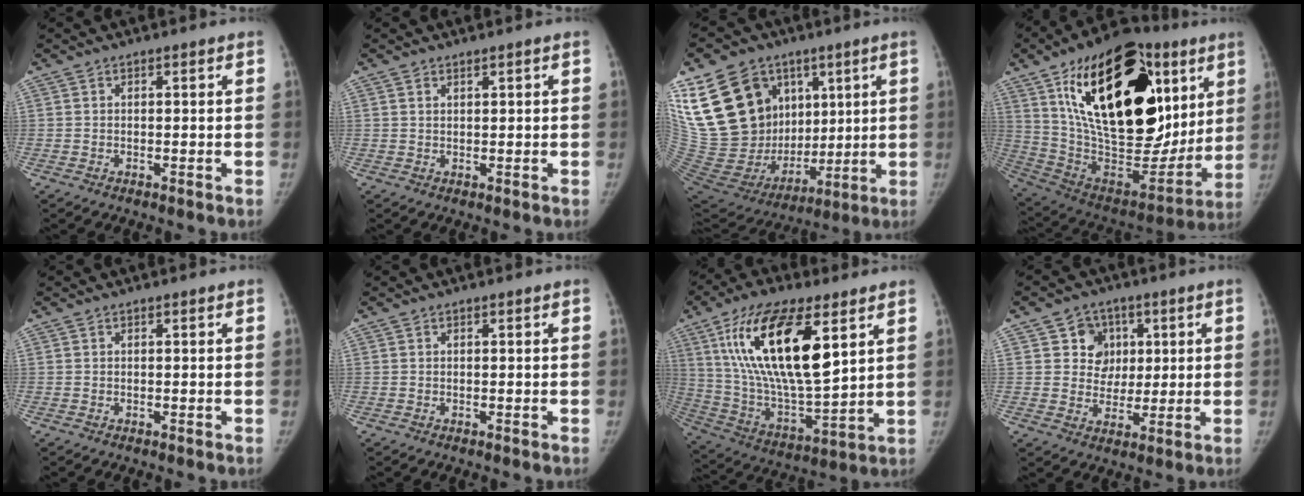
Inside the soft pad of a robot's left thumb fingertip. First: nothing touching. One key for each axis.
{"total": 0.8, "fx": 0.6, "fy": 0.3, "fz": 0.4, "tx": -0.003, "ty": -0.003, "tz": 0.012}
{"total": 28.2, "fx": 11.0, "fy": 20.3, "fz": 16.2, "tx": -0.306, "ty": 0.002, "tz": 0.223}
{"total": 38.6, "fx": 13.6, "fy": 19.9, "fz": 30.1, "tx": -0.463, "ty": 0.002, "tz": 0.241}
{"total": 0.0}
{"total": 0.0}
{"total": 24.1, "fx": 9.4, "fy": 8.8, "fz": 20.3, "tx": -0.372, "ty": -0.032, "tz": 0.172}
{"total": 7.8, "fx": 2.4, "fy": 7.0, "fz": 2.2, "tx": 0.006, "ty": -0.003, "tz": 0.039}